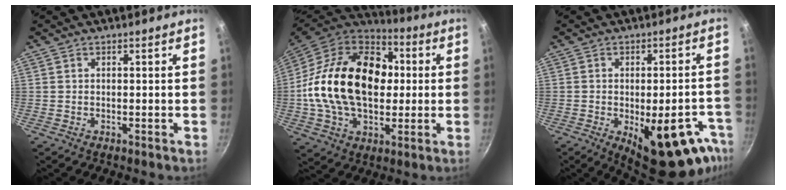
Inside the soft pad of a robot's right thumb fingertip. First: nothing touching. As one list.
[{"total": 26.8, "force": [1.6, 18.1, 19.7], "torque": [-0.321, 0.030, 0.020]}, {"total": 18.4, "force": [-8.5, 7.7, 14.4], "torque": [-0.122, 0.018, -0.103]}]